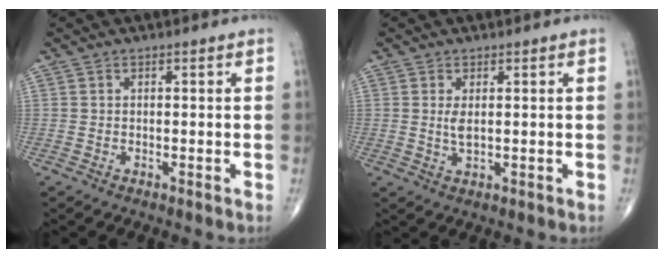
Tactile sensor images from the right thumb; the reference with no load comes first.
{"total": 2.4, "force": [0.4, 0.9, 2.2], "torque": [-0.044, -0.008, 0.012]}